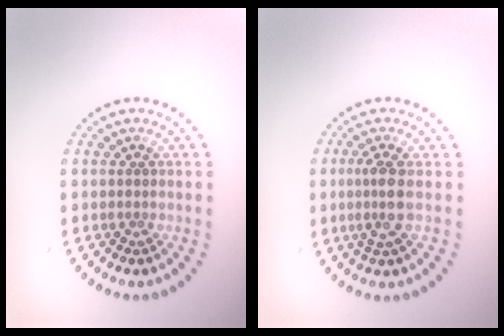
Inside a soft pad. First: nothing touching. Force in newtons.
{"total": 2.3, "press": 1.9, "slide": 1.3}